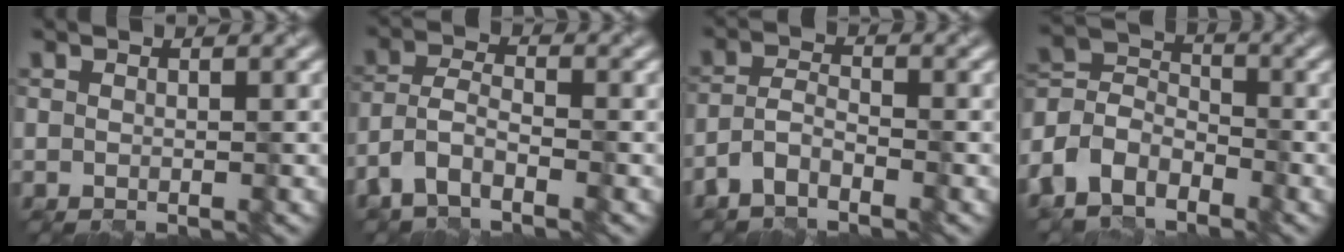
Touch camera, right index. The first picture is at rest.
{"total": 3.8, "force": [-2.9, 1.4, 2.1], "torque": [-0.050, 0.000, -0.064]}
{"total": 2.9, "force": [-2.3, 0.9, 1.4], "torque": [-0.033, 0.004, -0.049]}
{"total": 6.2, "force": [-4.4, 3.8, 2.1], "torque": [-0.043, 0.001, -0.090]}